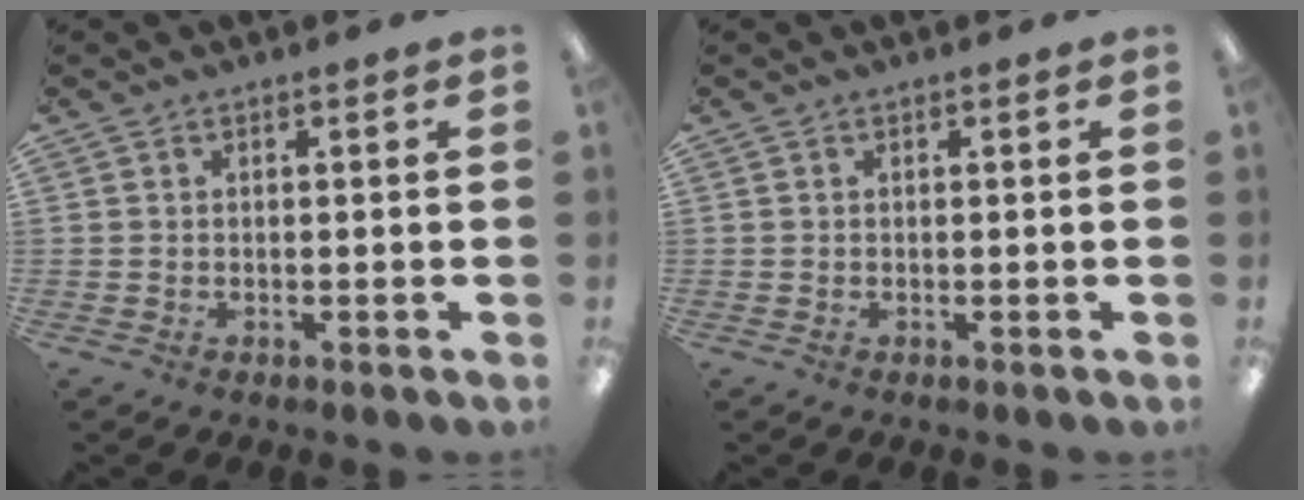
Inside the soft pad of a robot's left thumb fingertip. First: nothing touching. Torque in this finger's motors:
{"motor_torque": [0.00, 0.00, 0.00, 0.00, 0.00]}